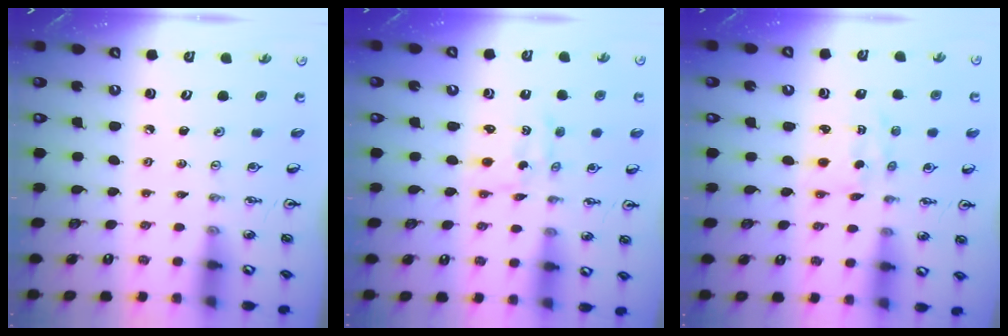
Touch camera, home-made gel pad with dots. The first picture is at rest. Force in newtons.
{"total": 1.3, "press": 1.1, "slide": 0.8}
{"total": 2.1, "press": 2.0, "slide": 0.6}